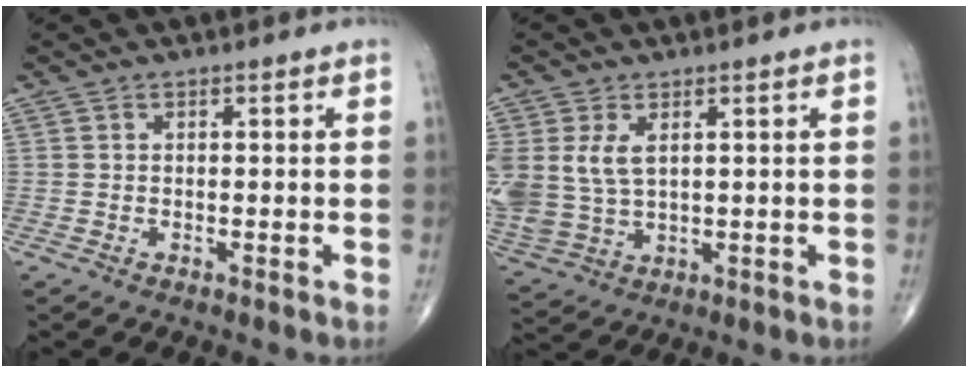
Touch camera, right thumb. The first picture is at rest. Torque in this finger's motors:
{"motor_torque": [-0.55, 1.09, 1.18, 0.41, 0.20]}